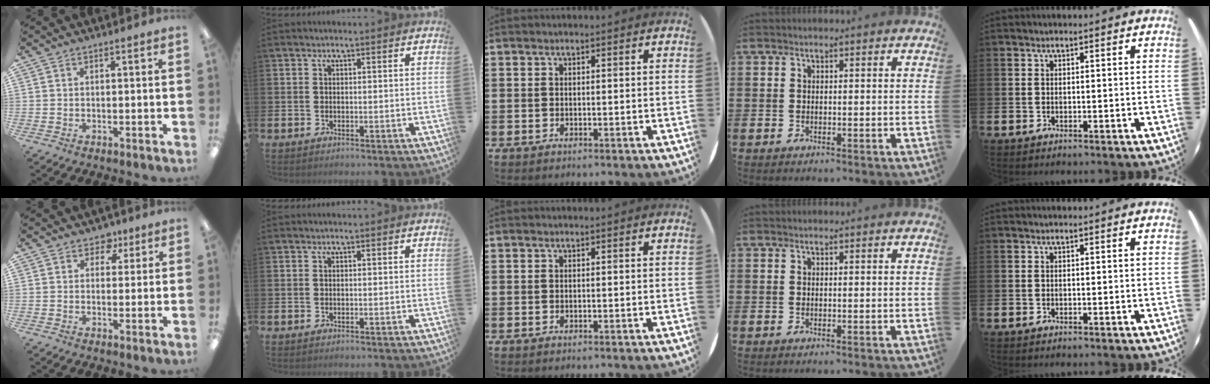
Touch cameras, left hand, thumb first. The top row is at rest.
{"thumb": {"total": 4.4, "force": [2.6, 3.2, 1.5], "torque": [-0.014, -0.007, 0.045]}}